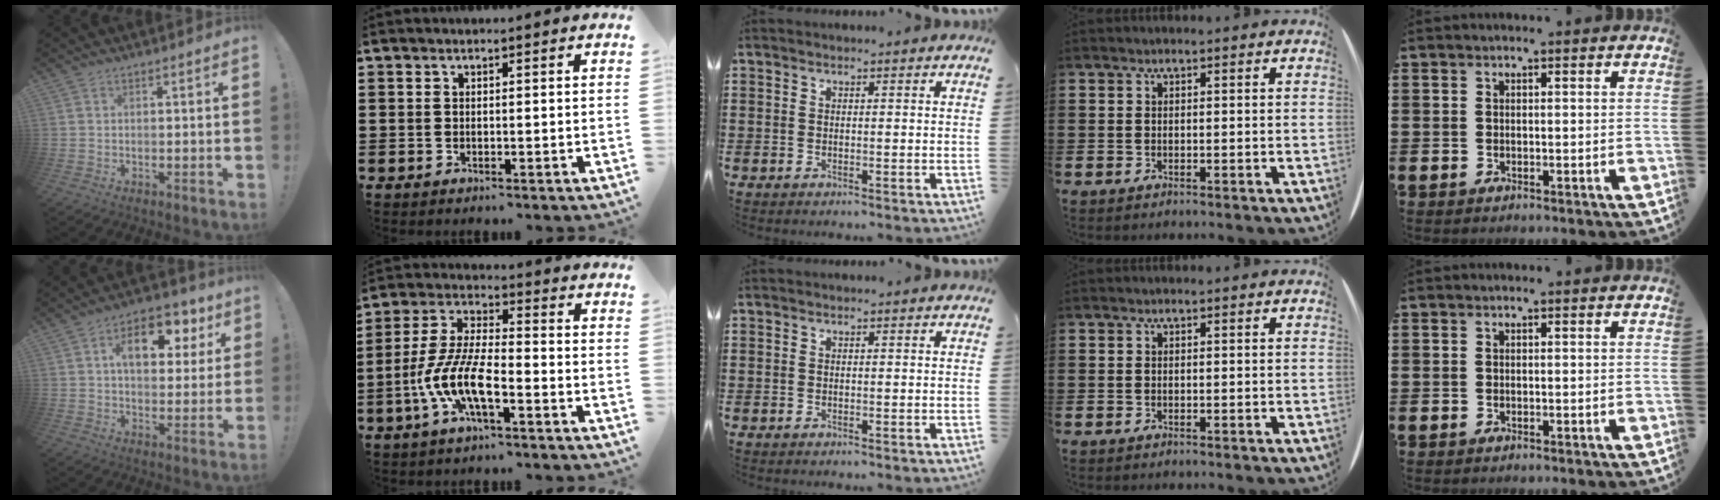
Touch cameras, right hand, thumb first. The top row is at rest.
{"thumb": {"total": 13.1, "force": [4.8, 7.9, 9.2], "torque": [-0.129, -0.006, 0.082]}, "index": {"total": 9.6, "force": [-4.4, 2.8, 8.0], "torque": [-0.195, -0.010, -0.090]}}